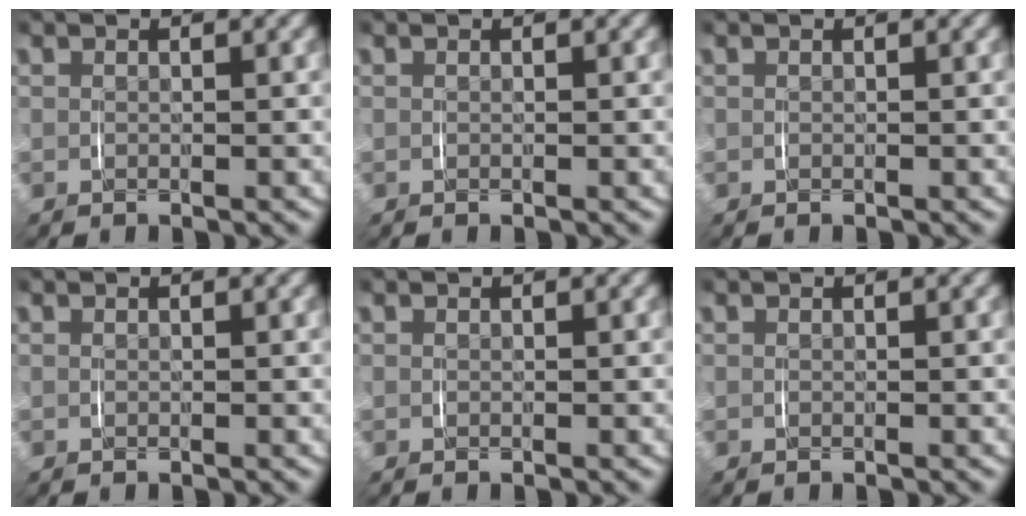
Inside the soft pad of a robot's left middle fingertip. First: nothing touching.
{"total": 0.0}
{"total": 0.0}
{"total": 0.0}
{"total": 0.0}
{"total": 0.0}